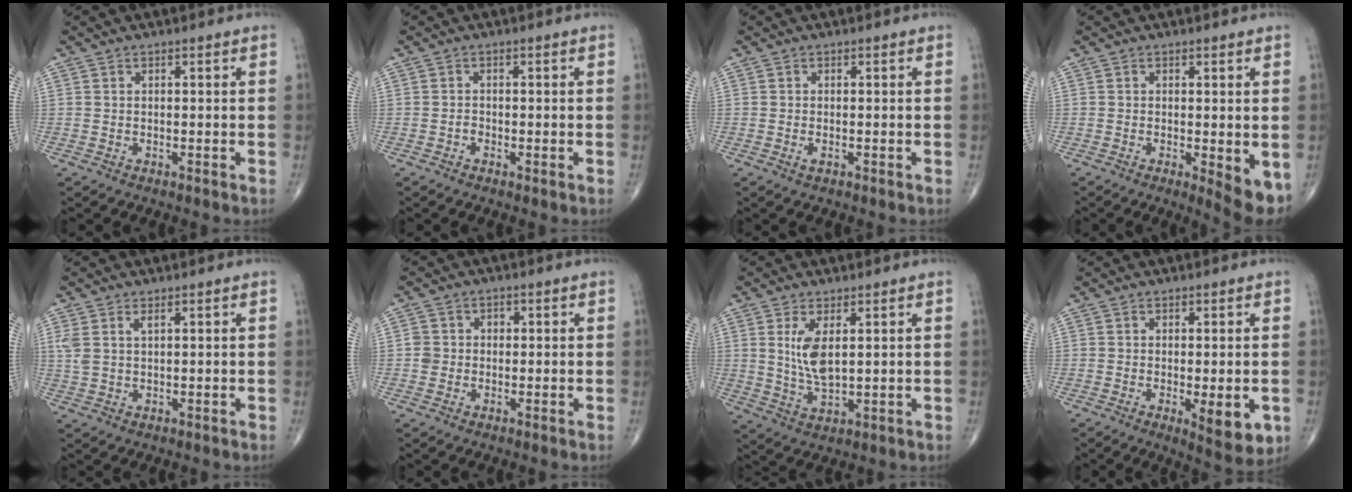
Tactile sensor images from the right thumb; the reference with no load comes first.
{"total": 0.8, "force": [-0.4, 0.5, 0.5], "torque": [-0.007, 0.002, -0.010]}
{"total": 0.8, "force": [-0.3, 0.4, 0.6], "torque": [-0.014, -0.001, -0.004]}
{"total": 5.9, "force": [-1.1, 1.8, 5.5], "torque": [-0.072, -0.016, -0.014]}
{"total": 3.2, "force": [1.4, 1.4, 2.5], "torque": [-0.063, 0.006, 0.036]}
{"total": 3.0, "force": [-0.1, 2.9, 0.7], "torque": [0.009, 0.010, -0.004]}
{"total": 6.5, "force": [1.7, 2.7, 5.7], "torque": [-0.111, -0.015, 0.043]}
{"total": 7.3, "force": [-1.8, 2.6, 6.6], "torque": [-0.081, -0.017, -0.021]}